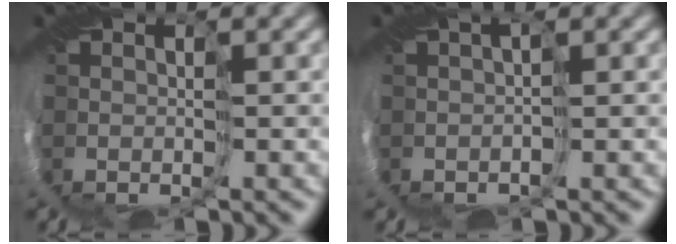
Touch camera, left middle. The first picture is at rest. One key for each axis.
{"total": 0.5, "fx": 0.2, "fy": -0.1, "fz": 0.5, "tx": -0.006, "ty": 0.006, "tz": 0.002}